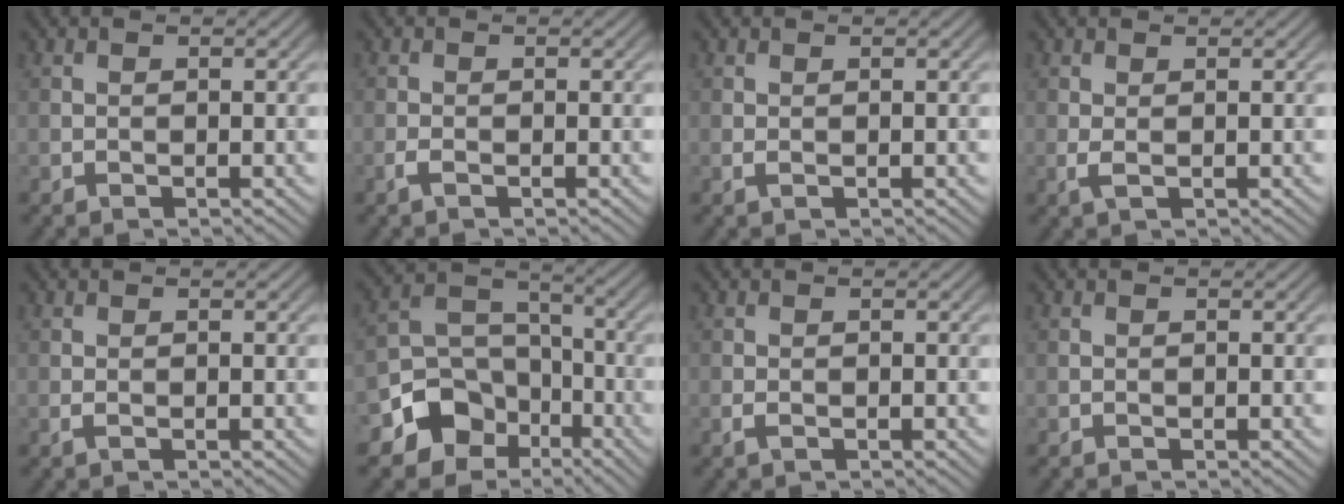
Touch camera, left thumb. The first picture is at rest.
{"total": 1.0, "force": [-0.6, 0.3, 0.8], "torque": [-0.020, 0.001, -0.013]}
{"total": 0.6, "force": [0.1, 0.2, 0.5], "torque": [-0.014, 0.000, 0.001]}
{"total": 1.3, "force": [0.2, 0.4, 1.2], "torque": [-0.033, 0.002, 0.002]}
{"total": 0.6, "force": [0.0, 0.1, 0.6], "torque": [-0.015, 0.000, -0.001]}
{"total": 9.3, "force": [-5.0, 6.9, 3.7], "torque": [-0.078, -0.016, -0.106]}
{"total": 0.8, "force": [-0.3, 0.4, 0.7], "torque": [-0.018, -0.002, -0.005]}
{"total": 0.0}